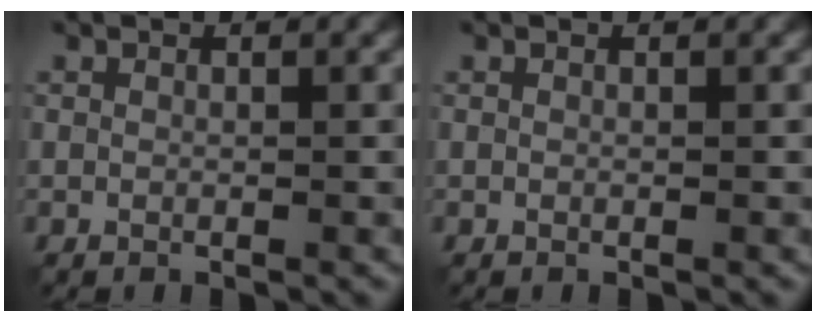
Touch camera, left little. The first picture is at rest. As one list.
[{"total": 0.0}]